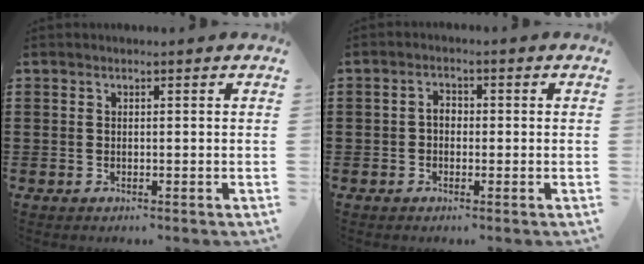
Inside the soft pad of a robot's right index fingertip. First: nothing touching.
{"total": 2.0, "force": [-0.4, 1.3, 1.5], "torque": [-0.029, 0.006, -0.009]}